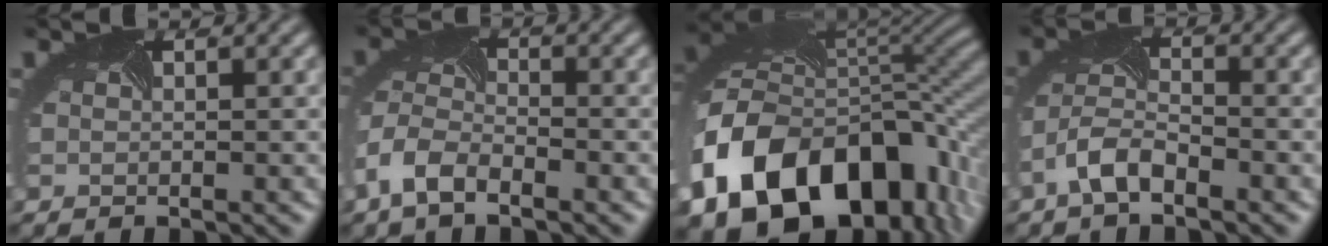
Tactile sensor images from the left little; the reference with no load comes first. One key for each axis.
{"total": 4.1, "fx": -2.7, "fy": 2.1, "fz": 2.2, "tx": -0.055, "ty": 0.002, "tz": -0.063}
{"total": 16.8, "fx": -5.3, "fy": 12.5, "fz": 9.8, "tx": -0.191, "ty": -0.021, "tz": -0.068}
{"total": 3.0, "fx": -2.3, "fy": 1.1, "fz": 1.5, "tx": -0.042, "ty": 0.011, "tz": -0.055}